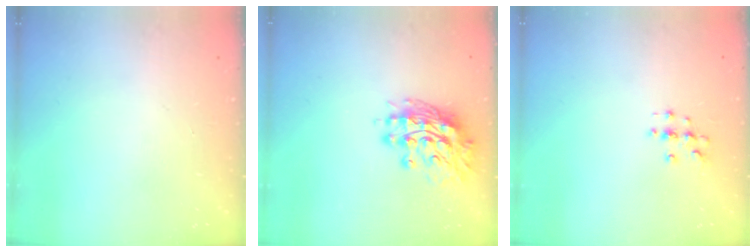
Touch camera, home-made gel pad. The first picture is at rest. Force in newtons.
{"total": 13.6, "press": 13.5, "slide": 1.1}
{"total": 2.7, "press": 2.7, "slide": 0.3}